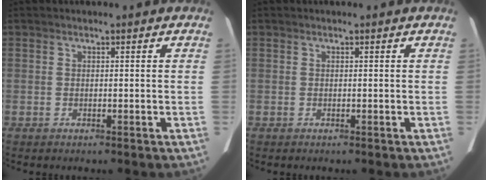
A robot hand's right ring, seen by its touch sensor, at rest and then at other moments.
{"total": 0.0}